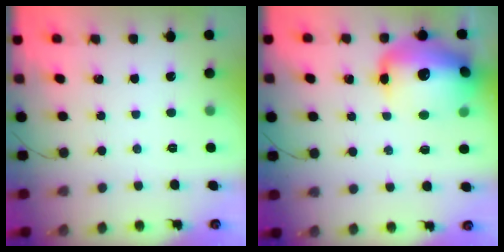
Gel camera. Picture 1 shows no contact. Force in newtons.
{"total": 22.1, "press": 20.7, "slide": 7.7}